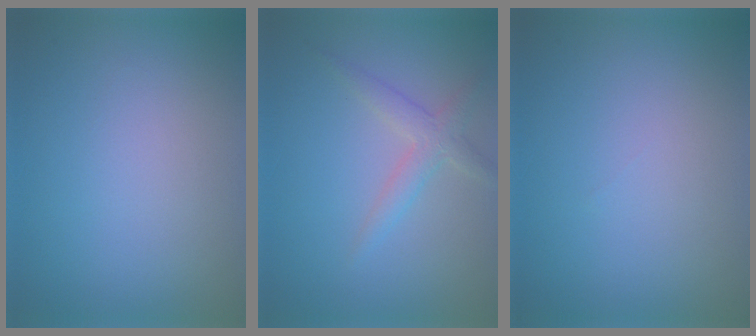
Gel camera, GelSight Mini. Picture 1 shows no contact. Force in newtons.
{"total": 2.2, "press": 2.2, "slide": 0.0}
{"total": 0.0}